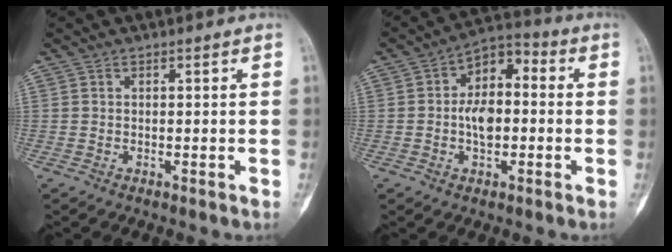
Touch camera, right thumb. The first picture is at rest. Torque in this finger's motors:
{"motor_torque": [1.18, 1.19, 0.47, -0.41, 0.02]}